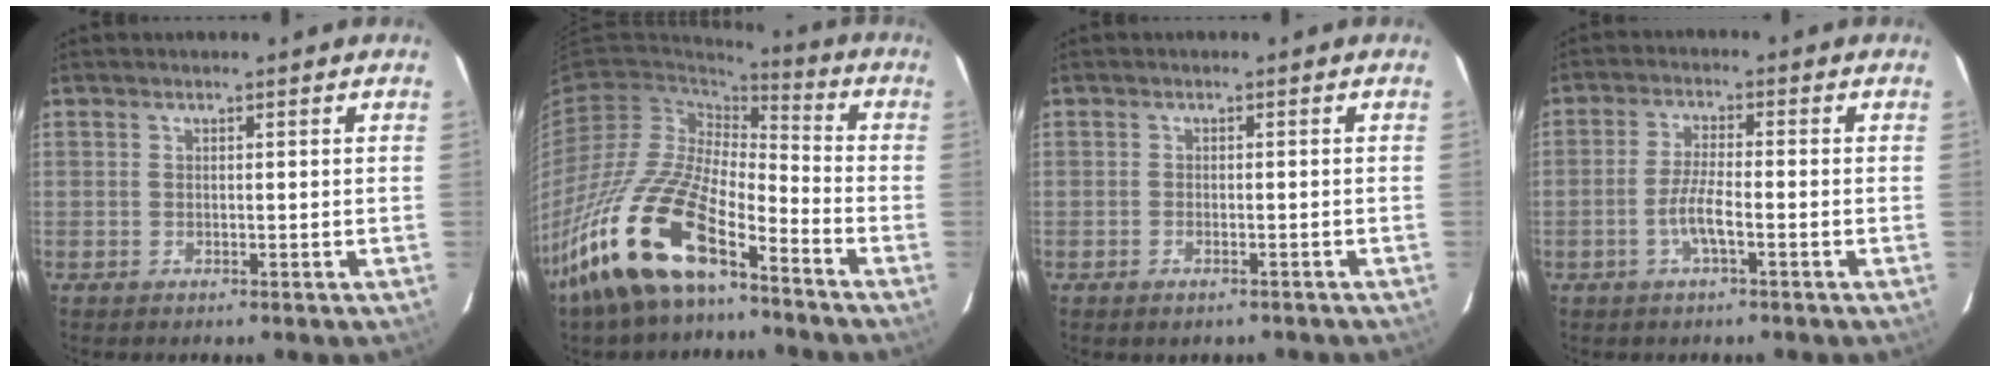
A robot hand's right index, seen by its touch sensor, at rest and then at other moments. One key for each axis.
{"total": 19.2, "fx": -12.6, "fy": 6.6, "fz": 12.9, "tx": -0.270, "ty": -0.012, "tz": -0.245}
{"total": 2.3, "fx": -1.7, "fy": 0.9, "fz": 1.3, "tx": -0.027, "ty": -0.004, "tz": -0.026}
{"total": 4.6, "fx": -1.9, "fy": 0.5, "fz": 4.2, "tx": -0.088, "ty": 0.001, "tz": -0.038}